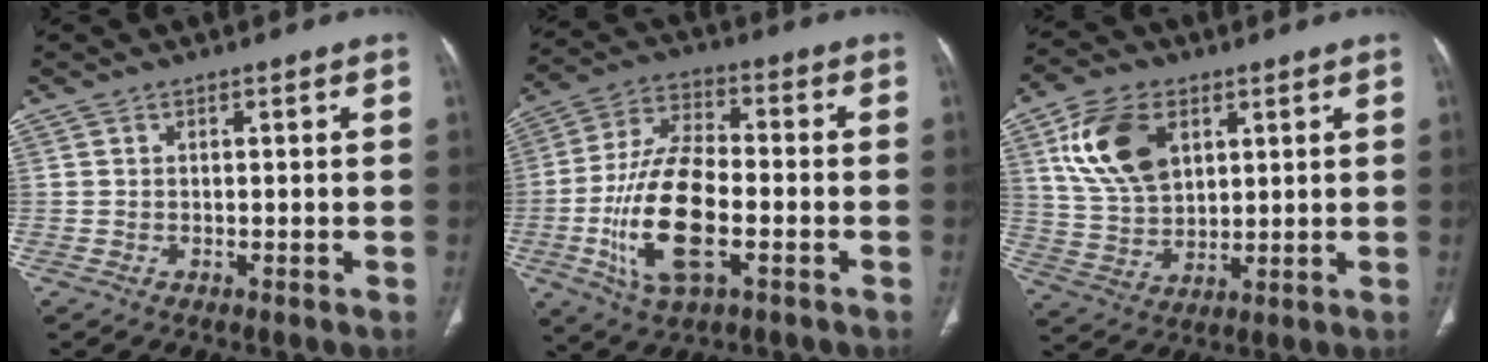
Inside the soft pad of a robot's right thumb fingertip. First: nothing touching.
{"total": 16.9, "force": [-4.4, 7.7, 14.4], "torque": [-0.282, 0.019, -0.077]}
{"total": 13.8, "force": [5.3, 8.8, 9.3], "torque": [-0.158, -0.013, 0.107]}